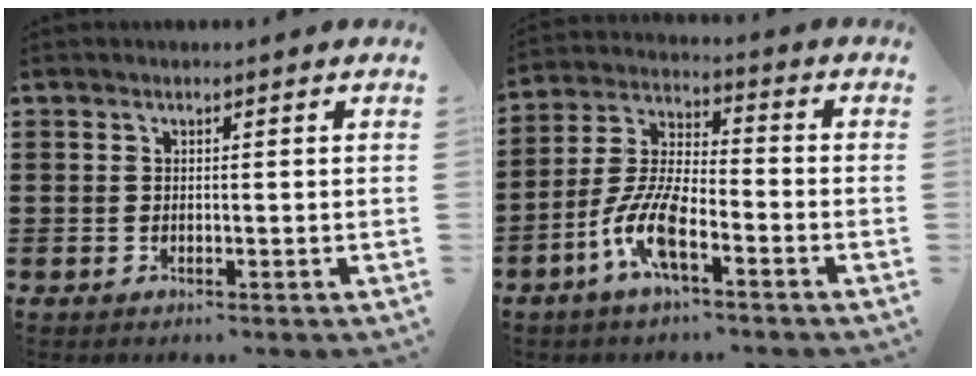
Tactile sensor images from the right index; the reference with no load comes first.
{"total": 8.8, "force": [-4.4, 2.9, 7.1], "torque": [-0.172, -0.009, -0.087]}